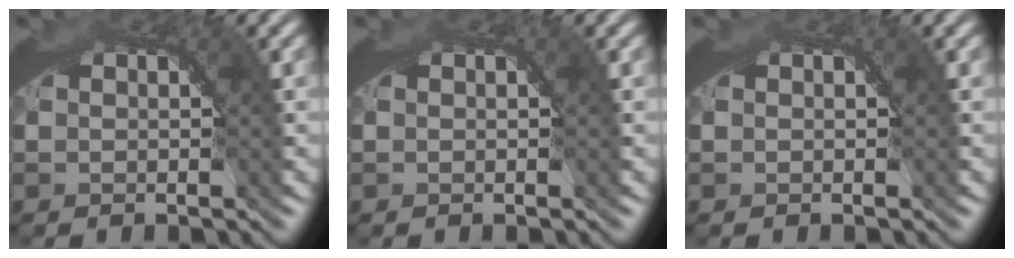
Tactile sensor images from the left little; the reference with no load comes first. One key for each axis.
{"total": 0.0}
{"total": 0.0}